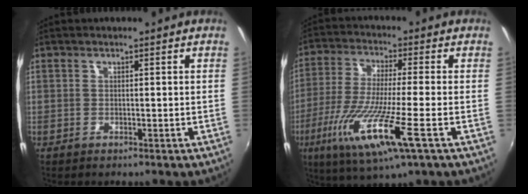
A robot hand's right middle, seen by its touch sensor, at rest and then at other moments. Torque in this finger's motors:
{"motor_torque": [1.71, -0.43, 1.05, 0.21]}